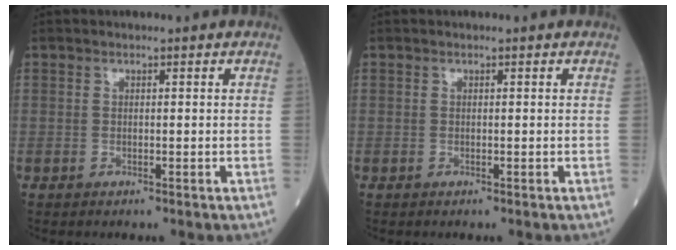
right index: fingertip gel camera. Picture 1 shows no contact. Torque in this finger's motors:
{"motor_torque": [0.02, -0.02, 0.00, -0.01]}